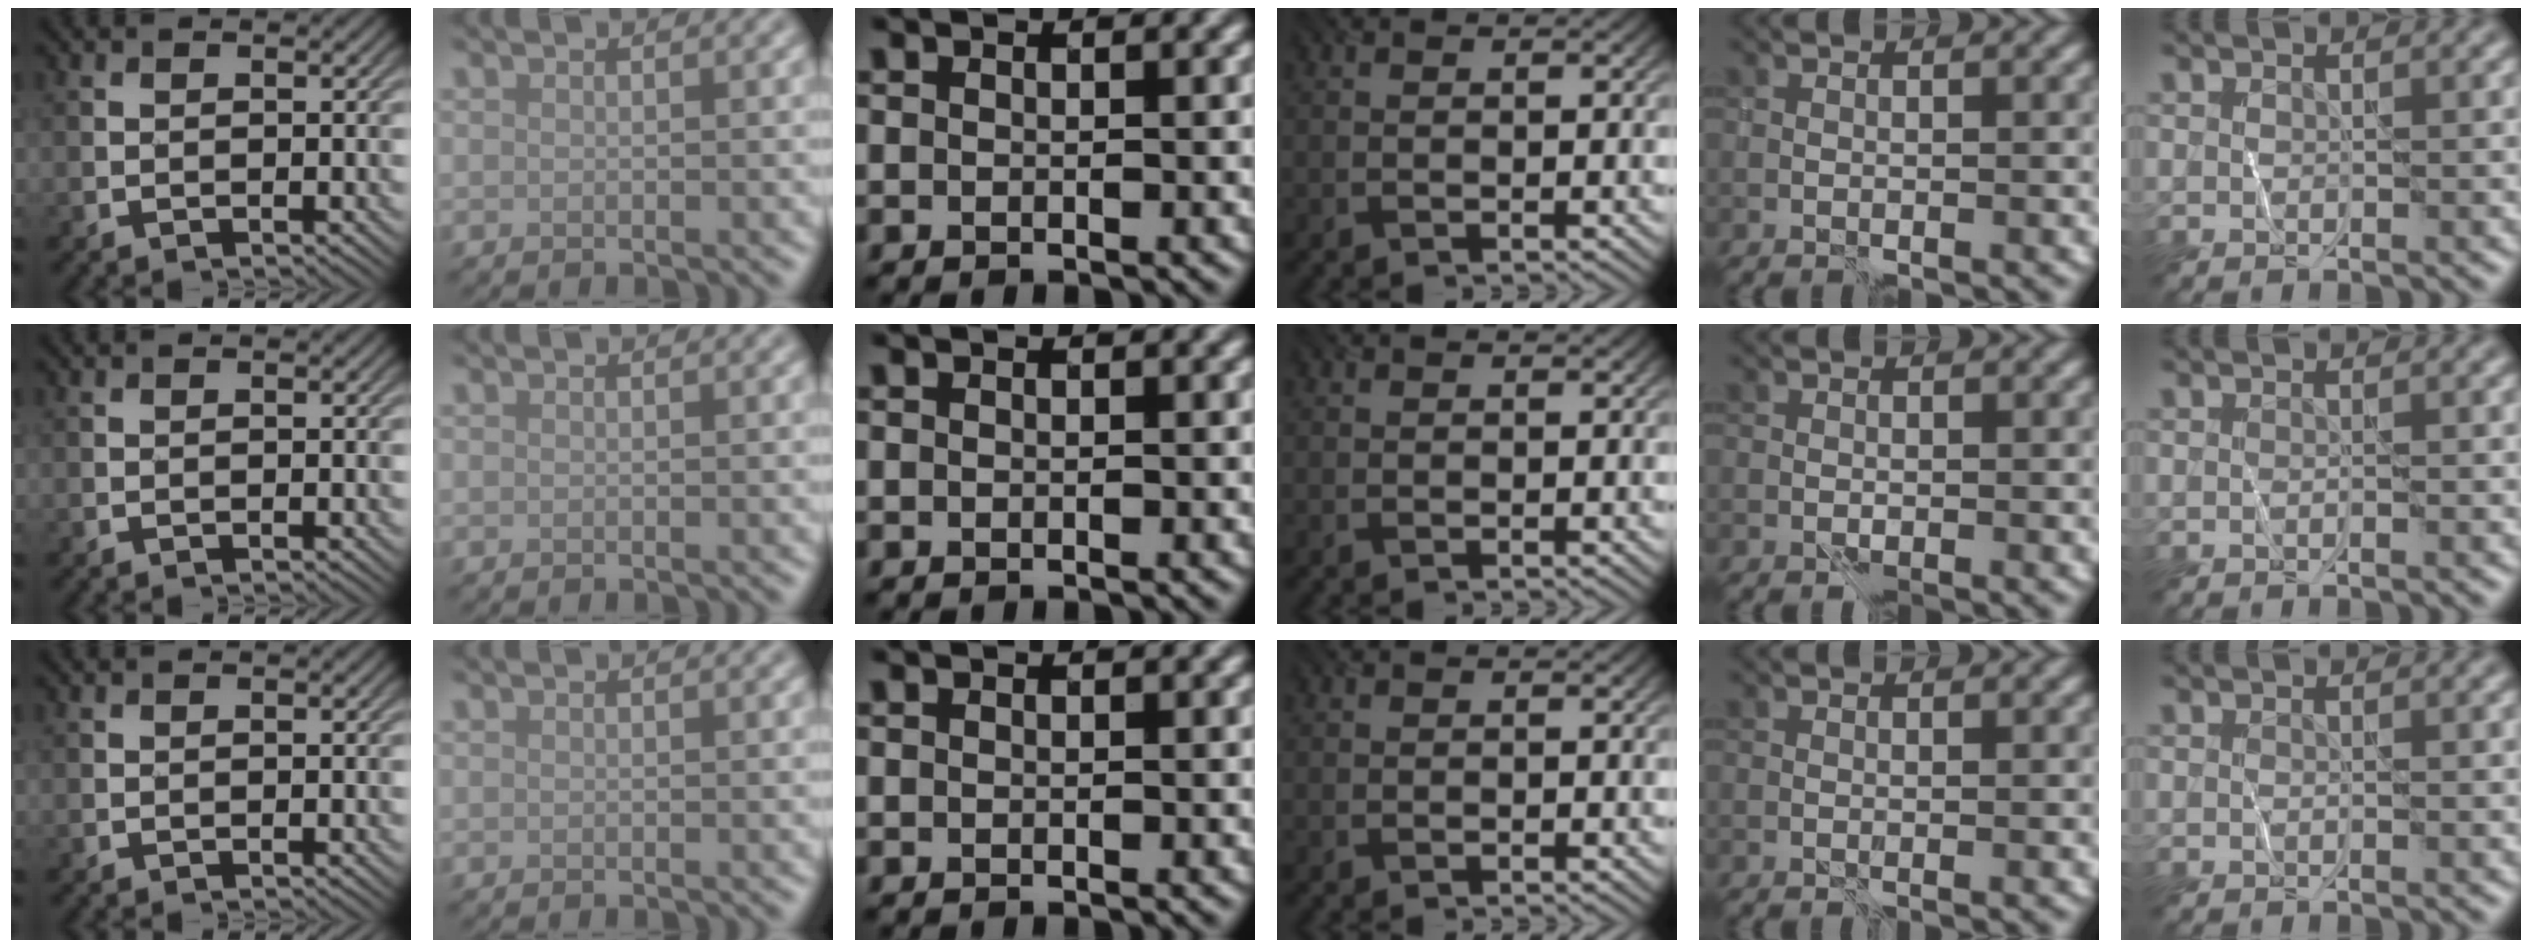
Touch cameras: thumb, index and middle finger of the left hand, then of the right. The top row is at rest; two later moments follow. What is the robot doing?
{"motion": "wrap", "object": "plastic wrap"}